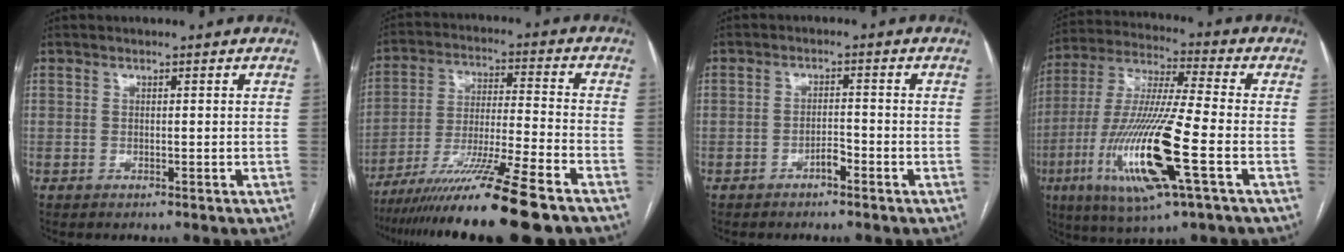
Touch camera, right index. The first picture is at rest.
{"total": 18.3, "force": [-13.9, -1.0, 11.9], "torque": [-0.206, -0.039, -0.234]}
{"total": 2.1, "force": [-1.5, 0.6, 1.4], "torque": [-0.022, 0.003, -0.026]}
{"total": 19.1, "force": [-6.2, 1.1, 18.1], "torque": [-0.387, -0.028, -0.113]}